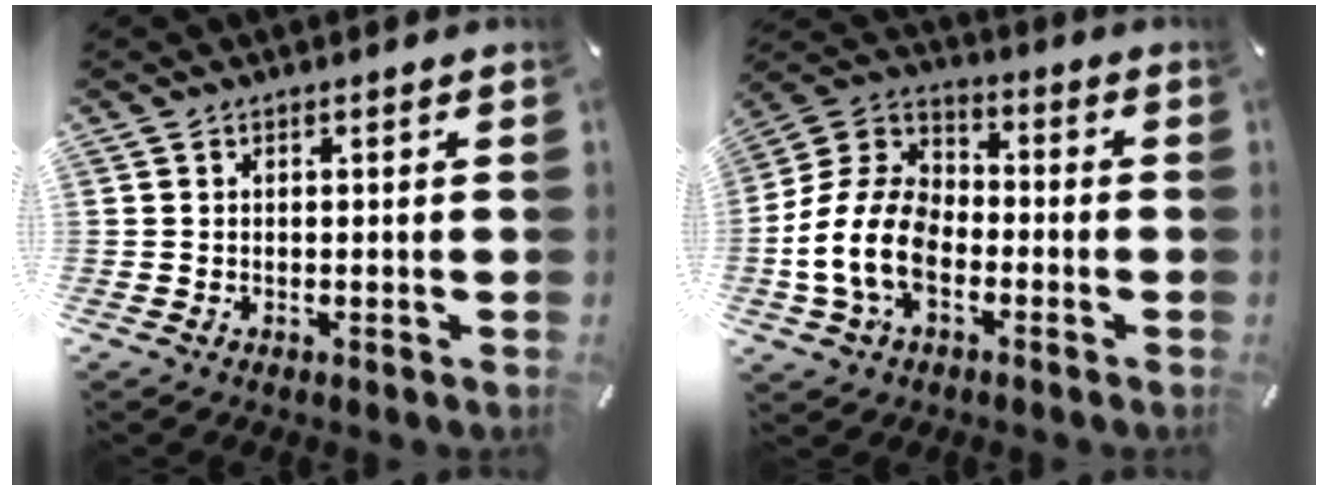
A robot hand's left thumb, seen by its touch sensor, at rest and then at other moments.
{"total": 13.7, "force": [-4.8, 9.4, 8.7], "torque": [-0.206, 0.017, -0.092]}